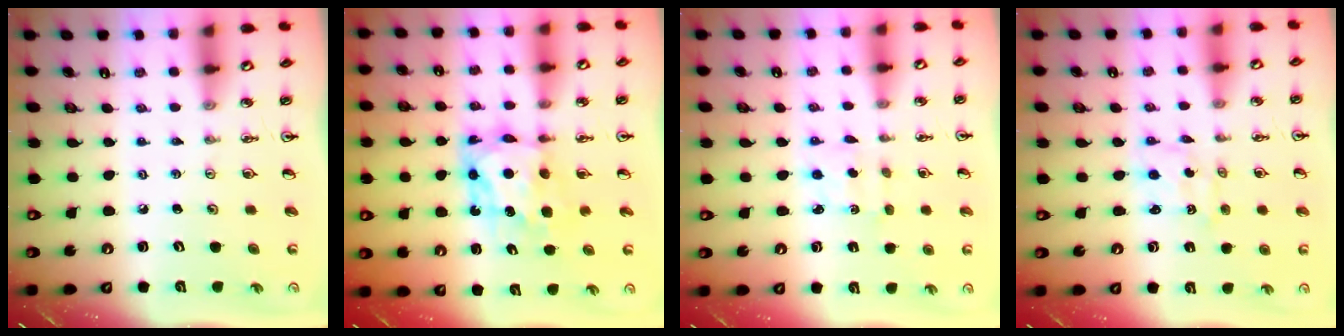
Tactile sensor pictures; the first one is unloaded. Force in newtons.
{"total": 7.6, "press": 7.6, "slide": 0.7}
{"total": 1.8, "press": 1.6, "slide": 0.7}
{"total": 1.7, "press": 1.4, "slide": 0.9}